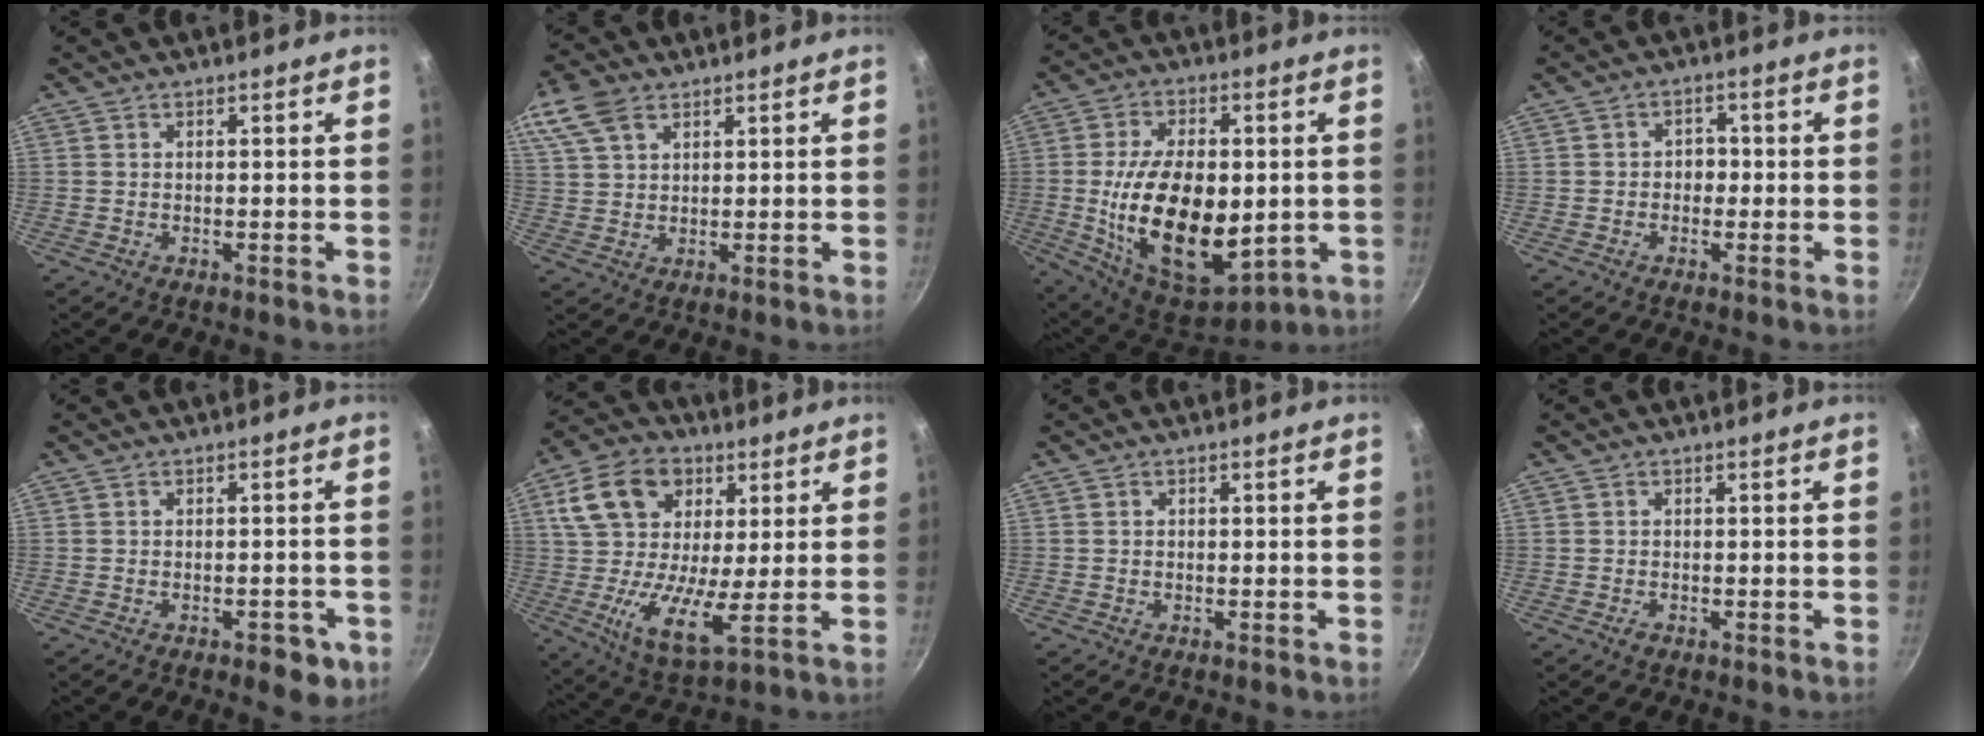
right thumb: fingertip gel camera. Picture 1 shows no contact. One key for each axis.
{"total": 9.5, "fx": 5.3, "fy": 5.7, "fz": 5.4, "tx": -0.110, "ty": 0.009, "tz": 0.104}
{"total": 23.2, "fx": -1.7, "fy": 13.3, "fz": 18.9, "tx": -0.314, "ty": -0.010, "tz": -0.009}
{"total": 2.7, "fx": -0.6, "fy": 2.3, "fz": 1.3, "tx": -0.001, "ty": 0.010, "tz": -0.012}
{"total": 5.4, "fx": -2.4, "fy": 2.8, "fz": 4.0, "tx": -0.029, "ty": 0.018, "tz": -0.021}
{"total": 17.7, "fx": 4.9, "fy": 11.1, "fz": 12.9, "tx": -0.215, "ty": -0.011, "tz": 0.074}
{"total": 0.0}
{"total": 1.1, "fx": -0.6, "fy": 0.7, "fz": 0.6, "tx": -0.010, "ty": 0.001, "tz": -0.012}